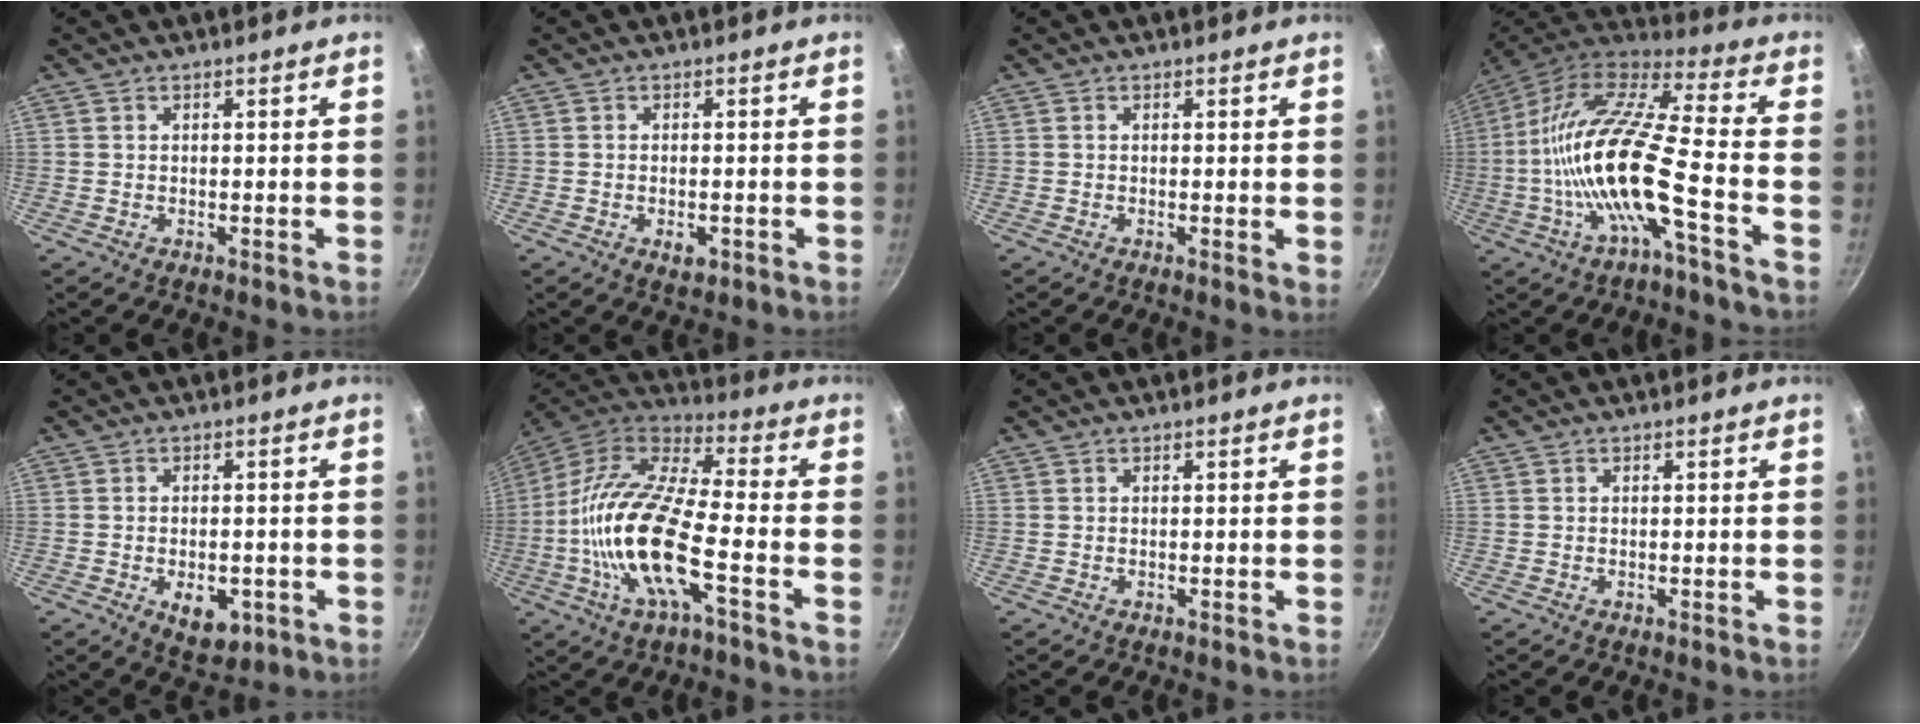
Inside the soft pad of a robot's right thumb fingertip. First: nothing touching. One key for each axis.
{"total": 2.7, "fx": -0.9, "fy": 1.5, "fz": 2.1, "tx": -0.031, "ty": 0.001, "tz": -0.012}
{"total": 0.9, "fx": 0.1, "fy": 0.2, "fz": 0.9, "tx": -0.013, "ty": -0.003, "tz": -0.002}
{"total": 19.9, "fx": -5.5, "fy": 4.4, "fz": 18.6, "tx": -0.348, "ty": 0.040, "tz": -0.122}
{"total": 7.1, "fx": -2.3, "fy": 4.2, "fz": 5.2, "tx": -0.053, "ty": 0.002, "tz": -0.022}
{"total": 20.0, "fx": -5.3, "fy": 6.7, "fz": 18.1, "tx": -0.351, "ty": 0.036, "tz": -0.118}
{"total": 0.0}
{"total": 0.0}